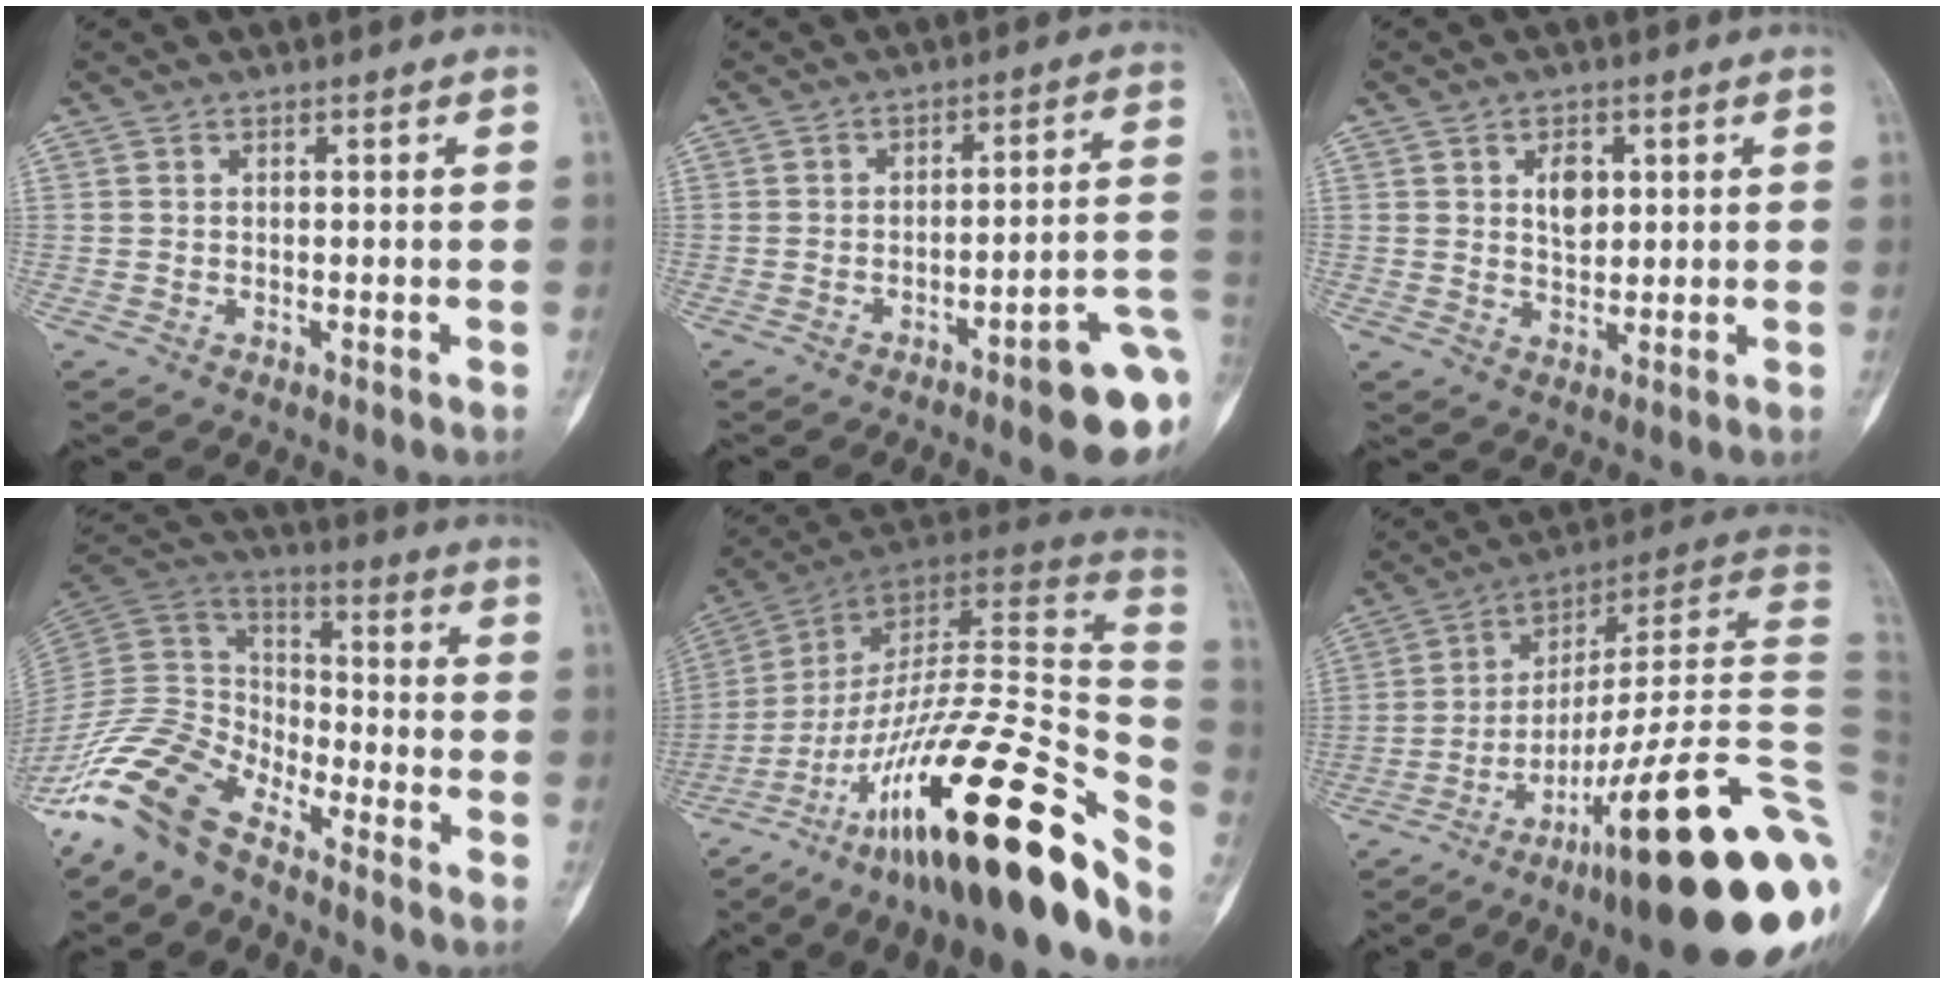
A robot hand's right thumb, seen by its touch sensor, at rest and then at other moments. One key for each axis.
{"total": 12.3, "fx": -5.1, "fy": 2.1, "fz": 11.0, "tx": -0.119, "ty": 0.031, "tz": -0.065}
{"total": 4.7, "fx": 1.4, "fy": 3.0, "fz": 3.3, "tx": -0.040, "ty": -0.009, "tz": 0.025}
{"total": 14.7, "fx": -11.2, "fy": 6.1, "fz": 7.3, "tx": -0.134, "ty": 0.082, "tz": -0.231}
{"total": 36.1, "fx": -18.8, "fy": 9.5, "fz": 29.3, "tx": -0.382, "ty": 0.061, "tz": -0.295}
{"total": 32.4, "fx": -12.0, "fy": 5.7, "fz": 29.5, "tx": -0.304, "ty": 0.087, "tz": -0.188}